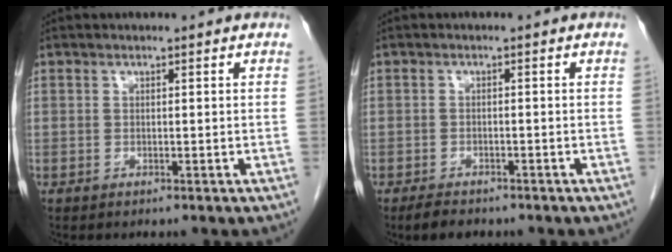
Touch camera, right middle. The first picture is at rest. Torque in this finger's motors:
{"motor_torque": [0.12, -0.16, -0.08, -0.01]}